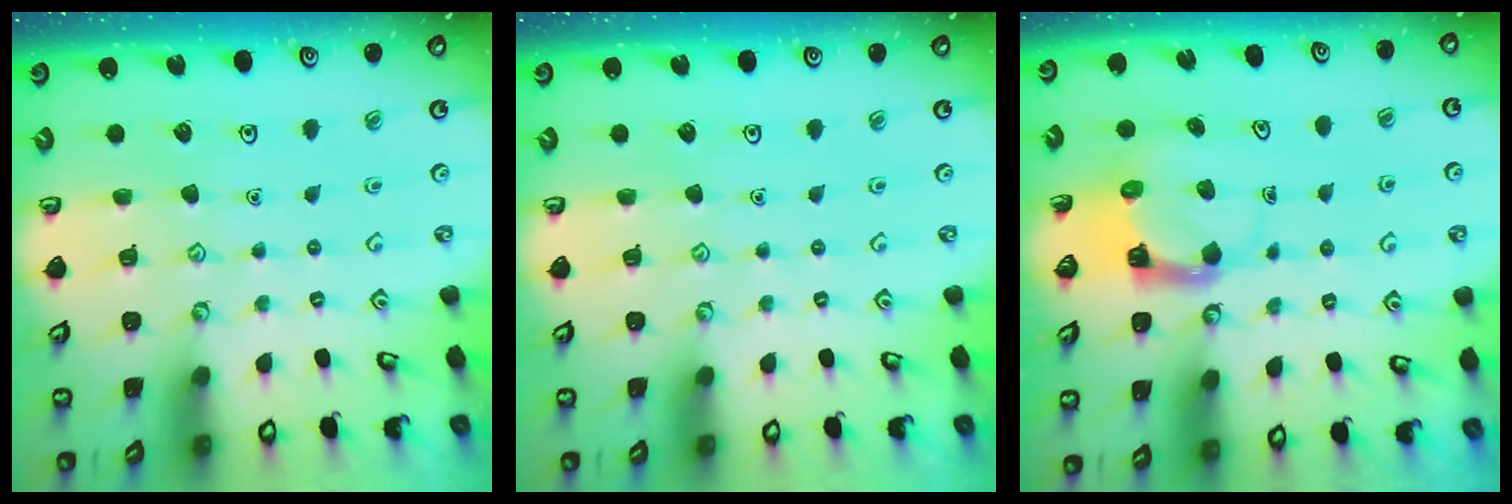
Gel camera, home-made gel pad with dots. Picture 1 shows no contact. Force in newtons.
{"total": 0.0}
{"total": 4.4, "press": 4.4, "slide": 0.2}